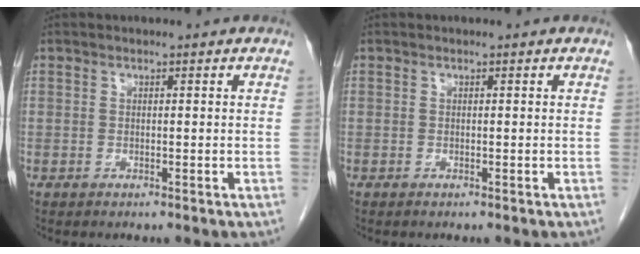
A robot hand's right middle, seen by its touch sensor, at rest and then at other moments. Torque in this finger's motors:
{"motor_torque": [-0.14, 0.24, -0.15, -0.02]}